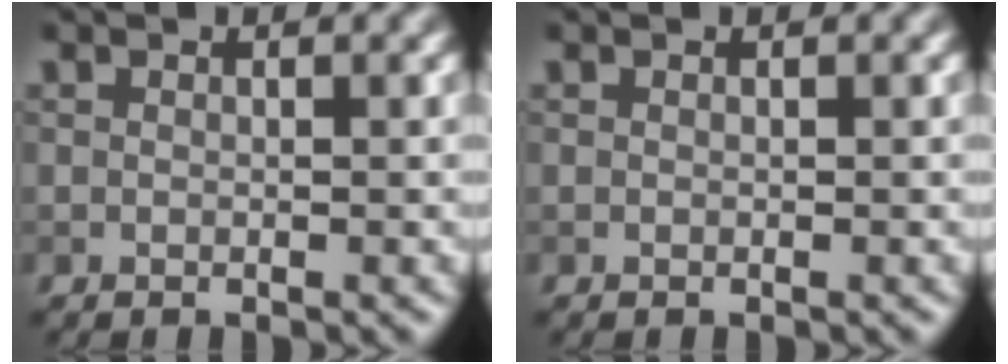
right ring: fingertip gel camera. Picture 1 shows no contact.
{"total": 0.0}